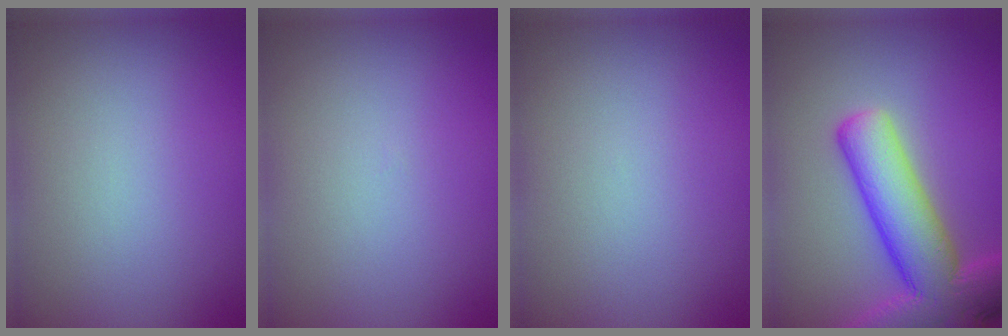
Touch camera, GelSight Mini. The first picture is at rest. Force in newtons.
{"total": 0.0}
{"total": 0.0}
{"total": 10.0, "press": 10.0, "slide": 0.6}